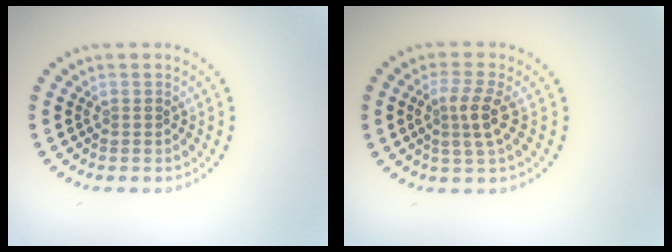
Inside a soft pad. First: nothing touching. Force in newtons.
{"total": 2.6, "press": 2.3, "slide": 1.3}